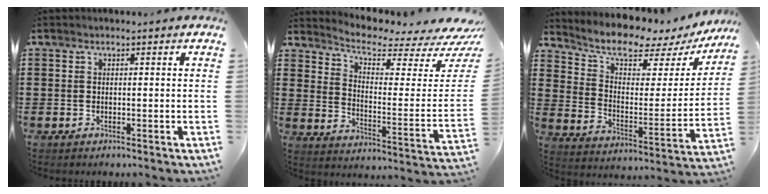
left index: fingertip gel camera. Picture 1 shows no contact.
{"total": 5.1, "force": [4.3, 1.2, 2.5], "torque": [-0.057, -0.047, 0.068]}
{"total": 7.6, "force": [6.4, 2.2, 3.4], "torque": [-0.076, -0.056, 0.102]}